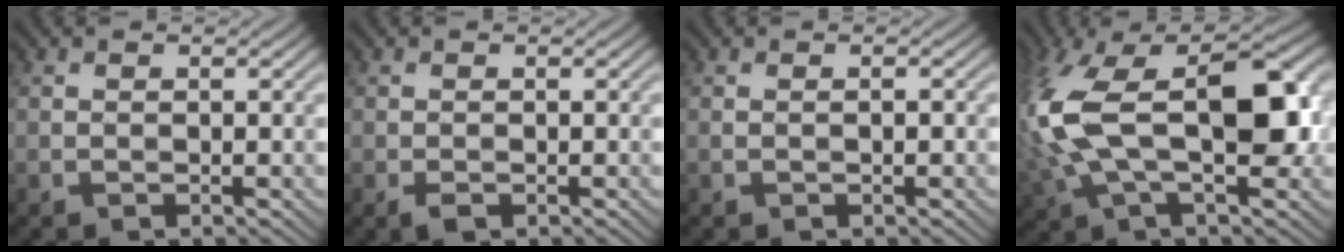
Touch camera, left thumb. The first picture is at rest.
{"total": 1.3, "force": [-0.7, 0.7, 0.8], "torque": [-0.017, -0.004, -0.012]}
{"total": 0.7, "force": [-0.2, 0.1, 0.7], "torque": [-0.011, 0.004, -0.004]}
{"total": 15.7, "force": [1.1, 7.3, 13.9], "torque": [-0.305, 0.001, 0.012]}